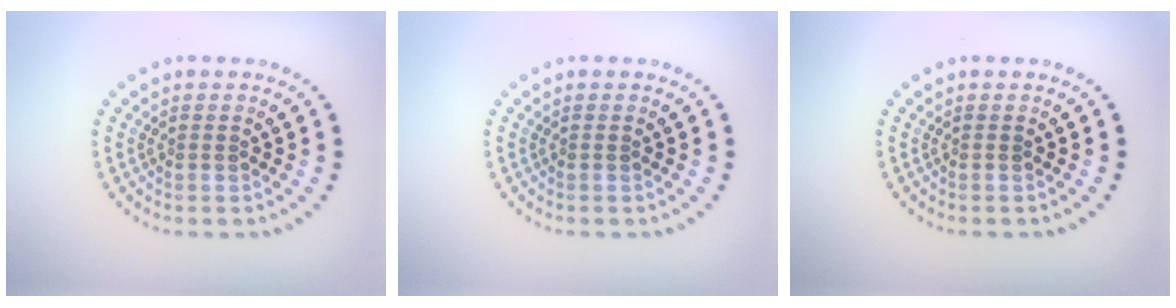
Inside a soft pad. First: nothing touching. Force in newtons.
{"total": 0.0}
{"total": 0.0}